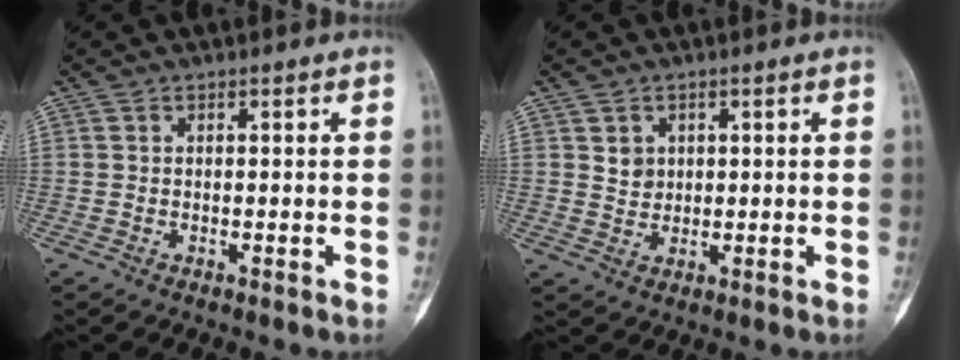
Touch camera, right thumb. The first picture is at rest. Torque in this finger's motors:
{"motor_torque": [-0.24, -0.14, -0.04, -0.19, -0.09]}